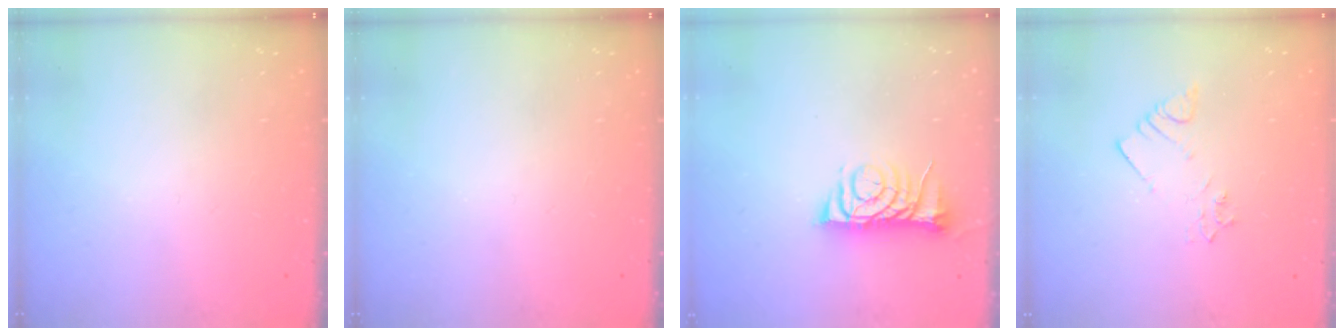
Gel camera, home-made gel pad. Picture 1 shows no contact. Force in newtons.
{"total": 0.0}
{"total": 9.2, "press": 9.2, "slide": 1.1}
{"total": 3.1, "press": 3.1, "slide": 0.4}